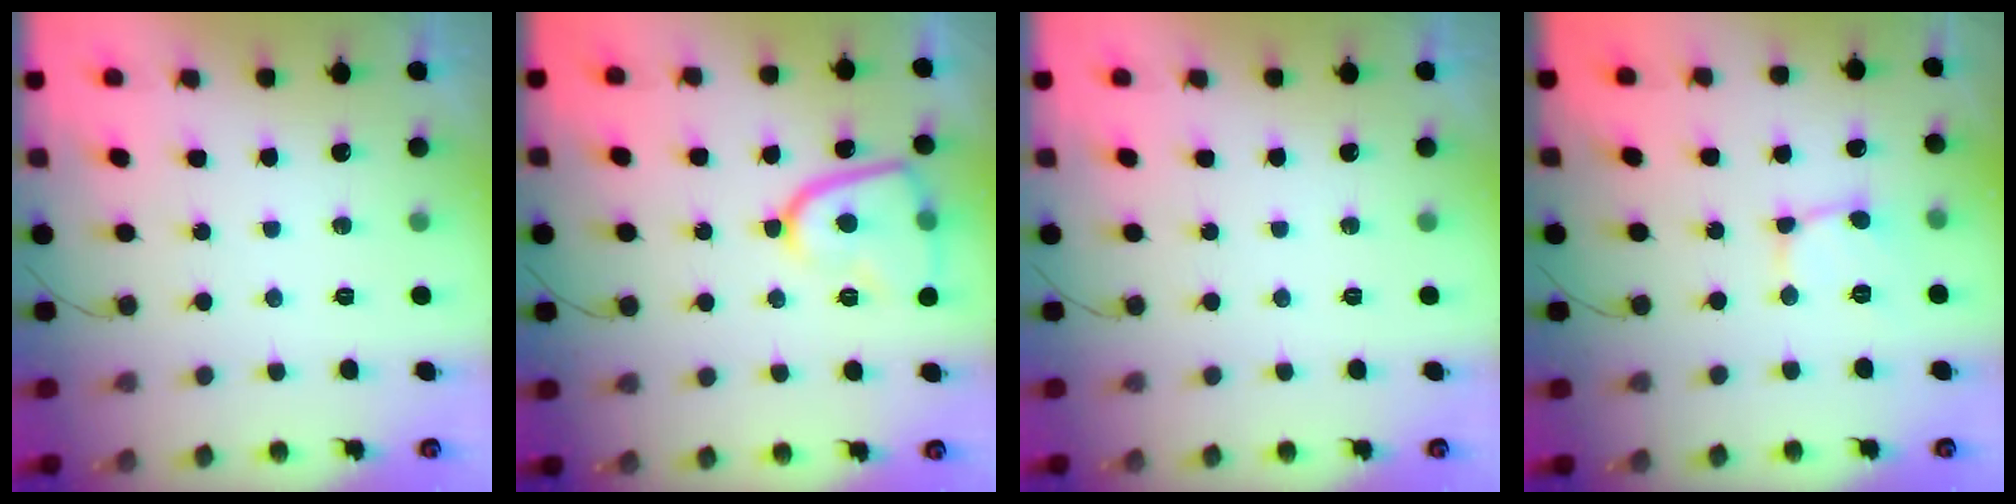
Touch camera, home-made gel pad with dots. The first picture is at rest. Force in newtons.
{"total": 12.4, "press": 12.3, "slide": 1.2}
{"total": 0.0}
{"total": 2.6, "press": 2.6, "slide": 0.2}